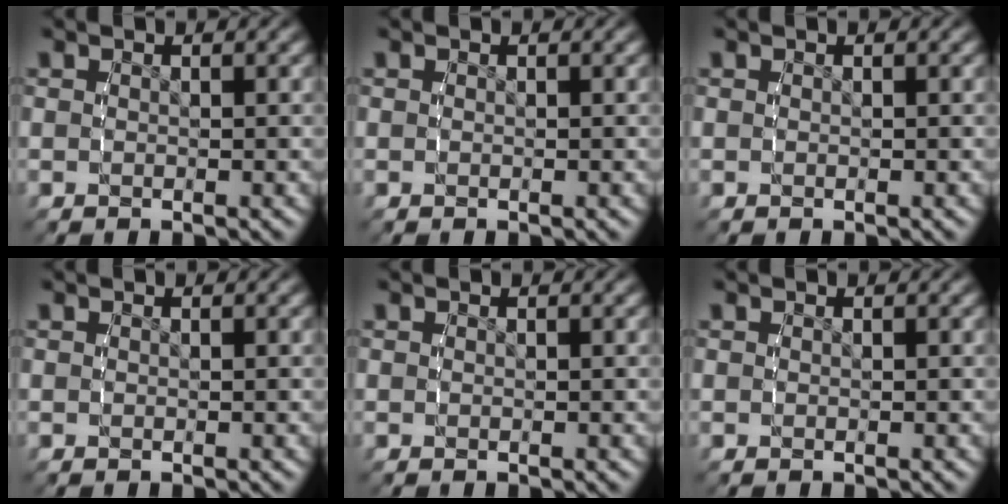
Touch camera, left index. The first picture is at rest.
{"total": 0.0}
{"total": 0.0}
{"total": 0.0}
{"total": 0.0}
{"total": 0.0}